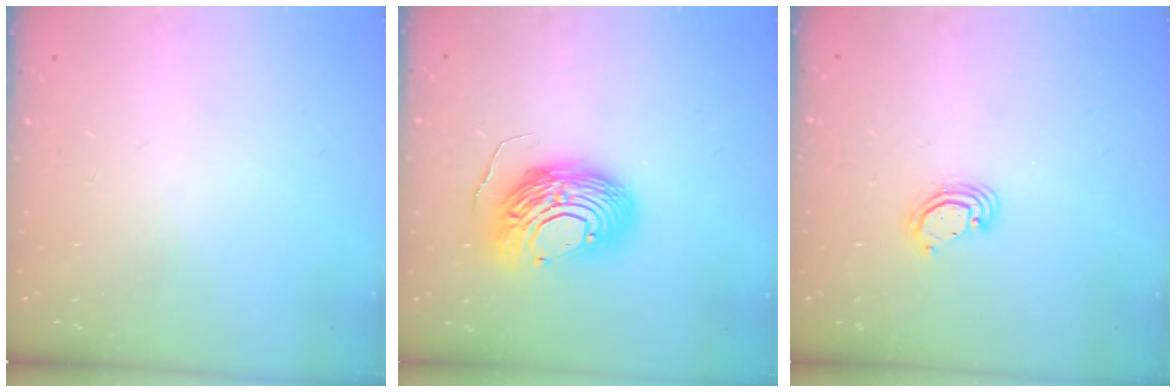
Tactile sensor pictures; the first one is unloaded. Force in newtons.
{"total": 13.1, "press": 13.1, "slide": 1.3}
{"total": 3.6, "press": 3.6, "slide": 0.2}